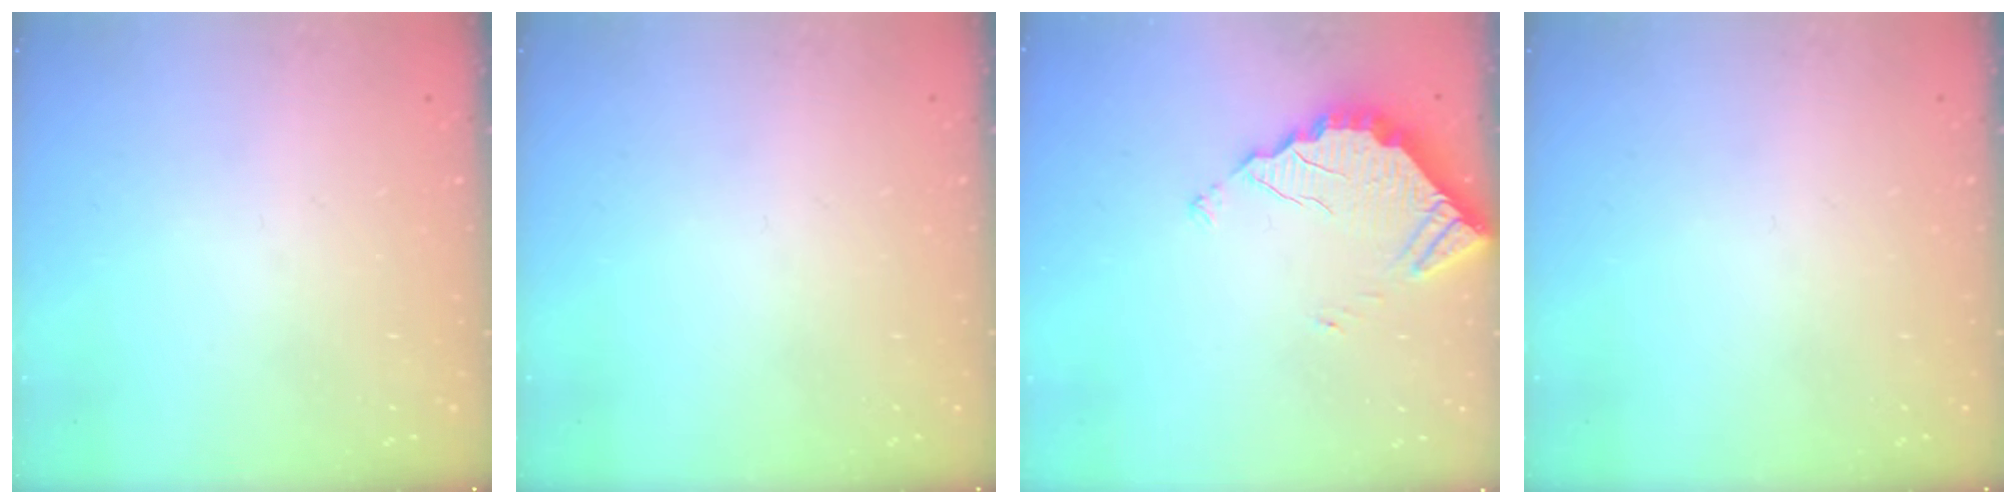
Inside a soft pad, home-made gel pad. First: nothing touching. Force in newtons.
{"total": 0.0}
{"total": 3.9, "press": 3.9, "slide": 0.3}
{"total": 0.0}